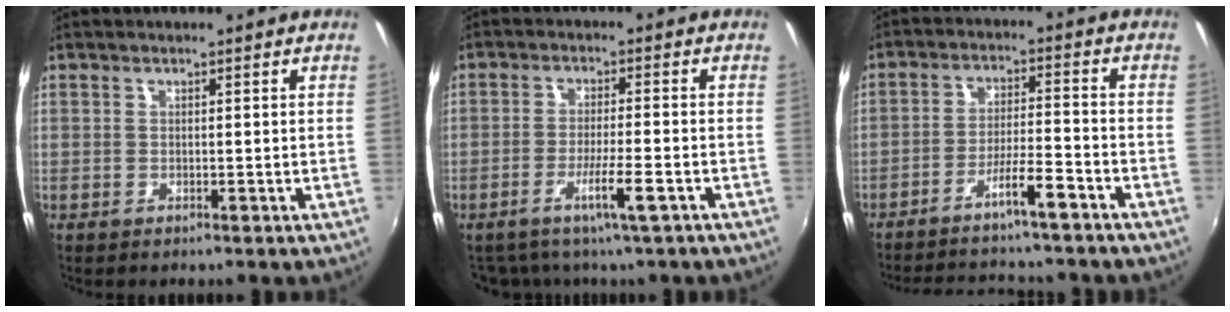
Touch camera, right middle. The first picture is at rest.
{"total": 5.3, "force": [-3.3, 0.7, 4.1], "torque": [-0.080, -0.009, -0.053]}
{"total": 11.0, "force": [-9.7, 0.5, 5.1], "torque": [-0.107, 0.008, -0.153]}